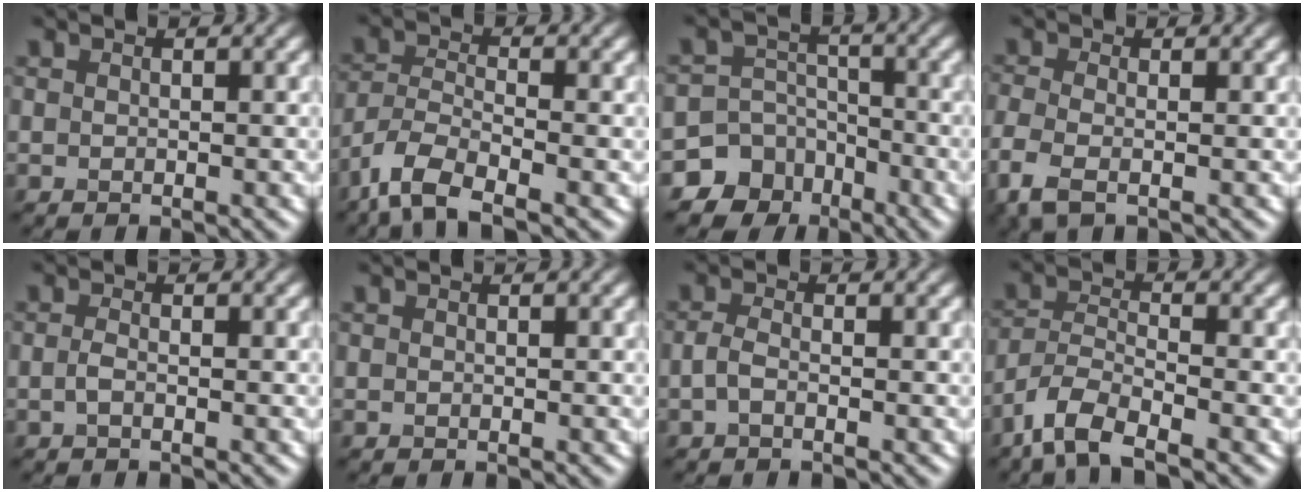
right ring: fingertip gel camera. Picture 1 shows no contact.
{"total": 5.9, "force": [-4.0, 1.9, 3.8], "torque": [-0.076, -0.006, -0.087]}
{"total": 9.7, "force": [-6.0, 7.6, 0.7], "torque": [-0.004, -0.021, -0.120]}
{"total": 3.4, "force": [-1.7, 1.3, 2.6], "torque": [-0.071, -0.010, -0.047]}
{"total": 0.9, "force": [-0.3, 0.3, 0.8], "torque": [-0.019, -0.002, -0.009]}
{"total": 0.0}
{"total": 1.3, "force": [-0.5, 0.5, 1.1], "torque": [-0.028, -0.001, -0.015]}
{"total": 5.3, "force": [-3.8, 1.6, 3.3], "torque": [-0.065, -0.005, -0.081]}